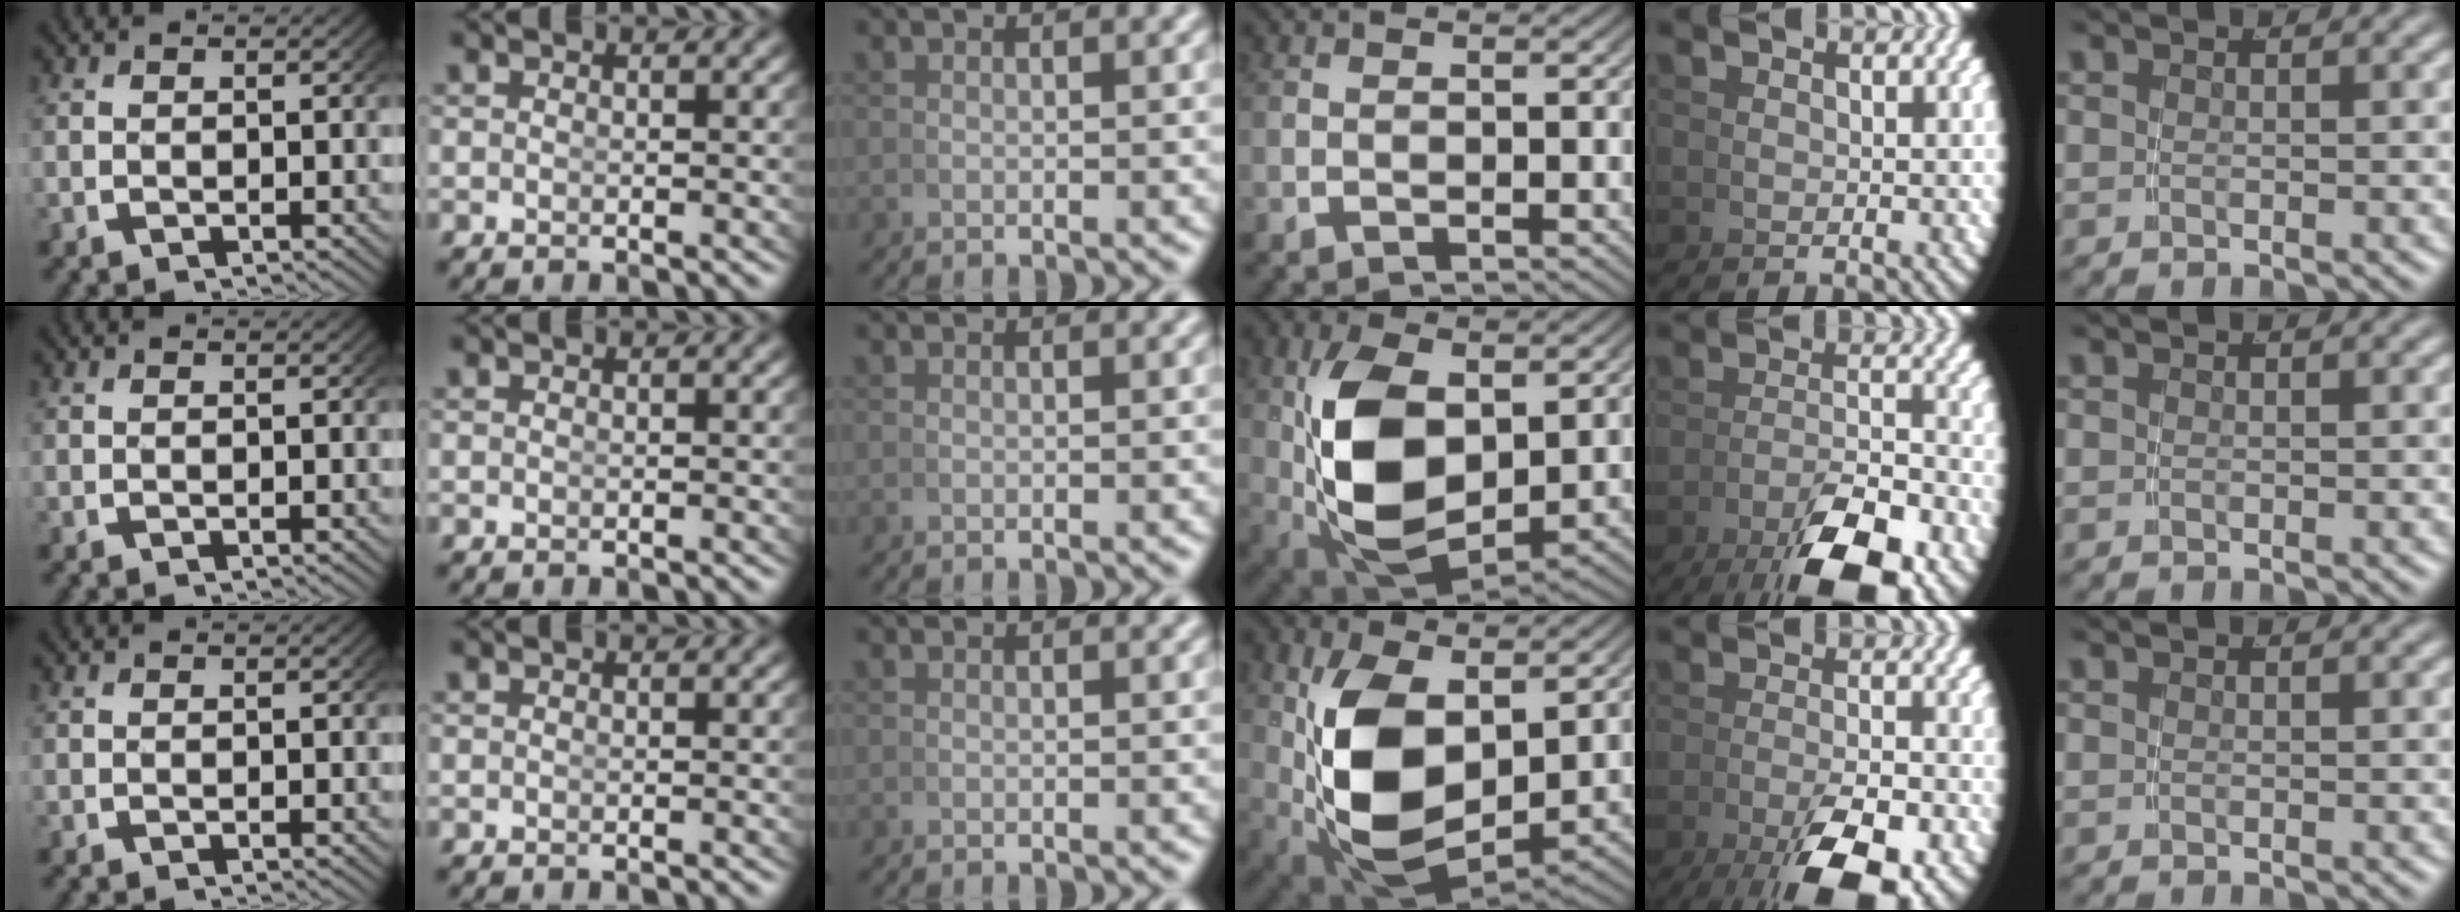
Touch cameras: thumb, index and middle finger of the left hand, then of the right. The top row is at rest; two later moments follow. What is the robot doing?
{"motion": "grasp_and_lifting", "object": "pen"}